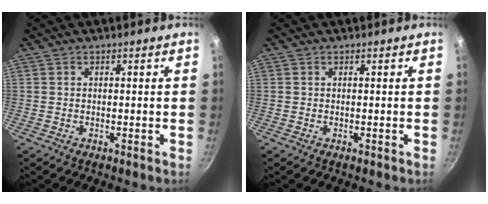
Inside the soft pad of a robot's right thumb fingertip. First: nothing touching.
{"total": 0.0}